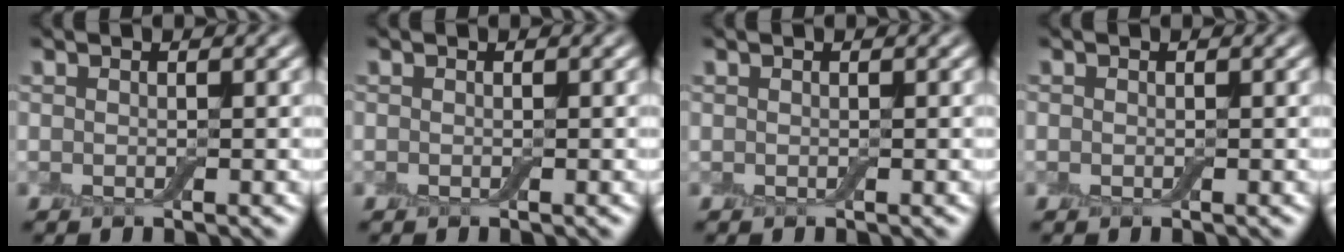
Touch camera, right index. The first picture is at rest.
{"total": 0.0}
{"total": 0.0}
{"total": 0.0}